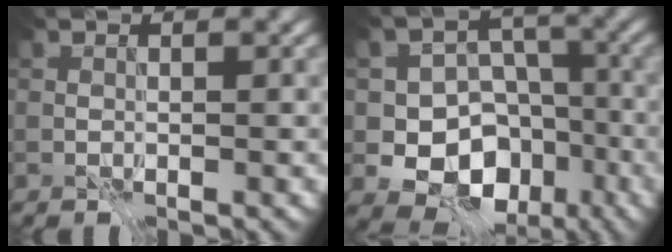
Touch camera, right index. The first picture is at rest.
{"total": 9.8, "force": [-3.9, 7.8, 4.4], "torque": [-0.053, -0.004, -0.087]}